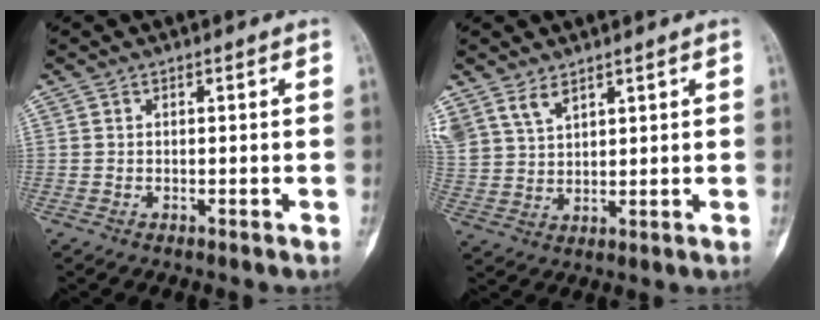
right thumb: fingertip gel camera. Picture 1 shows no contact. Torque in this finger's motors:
{"motor_torque": [-0.28, 0.41, 0.69, 0.22, 0.09]}